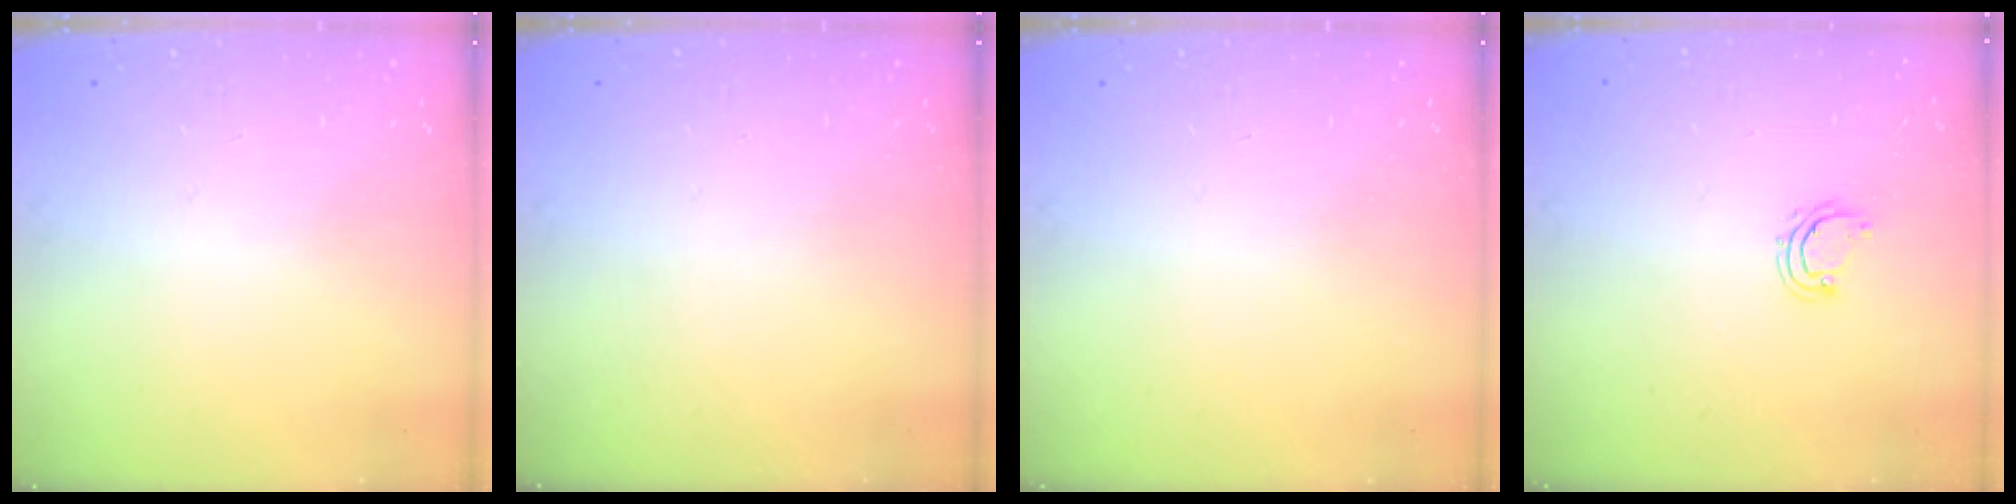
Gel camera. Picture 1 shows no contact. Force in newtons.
{"total": 0.0}
{"total": 0.0}
{"total": 4.1, "press": 4.1, "slide": 0.3}